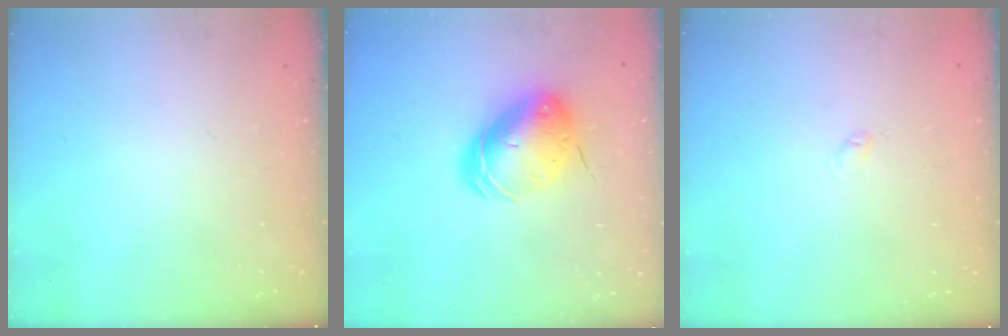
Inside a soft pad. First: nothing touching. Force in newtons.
{"total": 11.2, "press": 11.0, "slide": 1.8}
{"total": 2.4, "press": 2.3, "slide": 0.4}